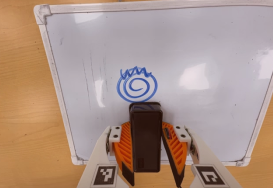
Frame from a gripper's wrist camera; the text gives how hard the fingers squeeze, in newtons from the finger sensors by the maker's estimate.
{"total": 10.7, "left": 12.2, "right": 9.3}